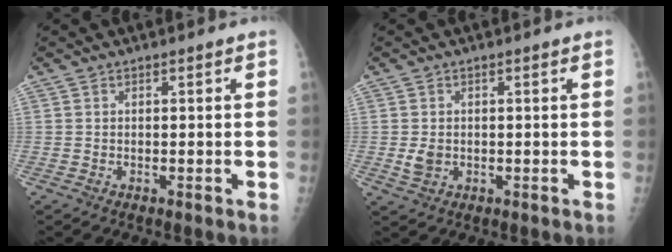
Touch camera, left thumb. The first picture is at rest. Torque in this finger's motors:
{"motor_torque": [-0.34, 0.51, 0.38, 0.00, 0.01]}